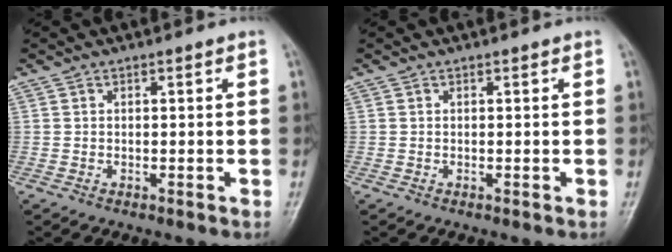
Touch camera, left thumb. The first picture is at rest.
{"total": 0.0}